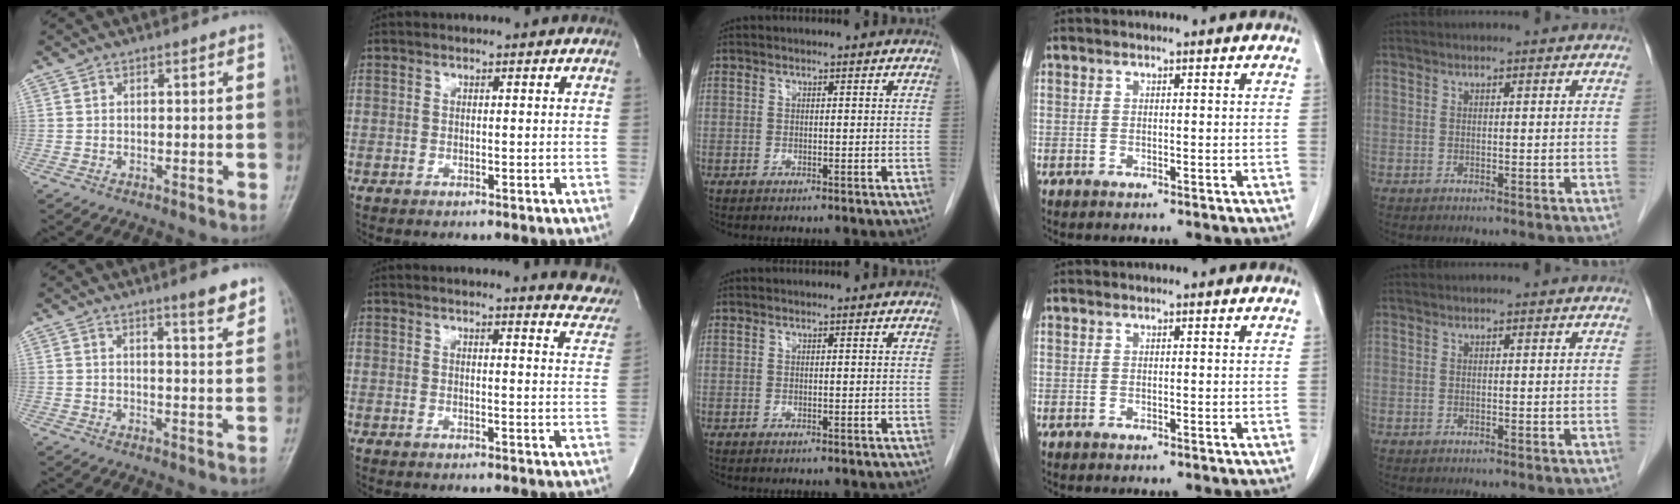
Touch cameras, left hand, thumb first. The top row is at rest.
{"thumb": {"total": 5.2, "force": [3.8, 0.5, 3.5], "torque": [-0.040, -0.029, 0.052]}, "index": {"total": 10.1, "force": [9.8, 1.0, 2.6], "torque": [-0.009, -0.041, 0.085]}}